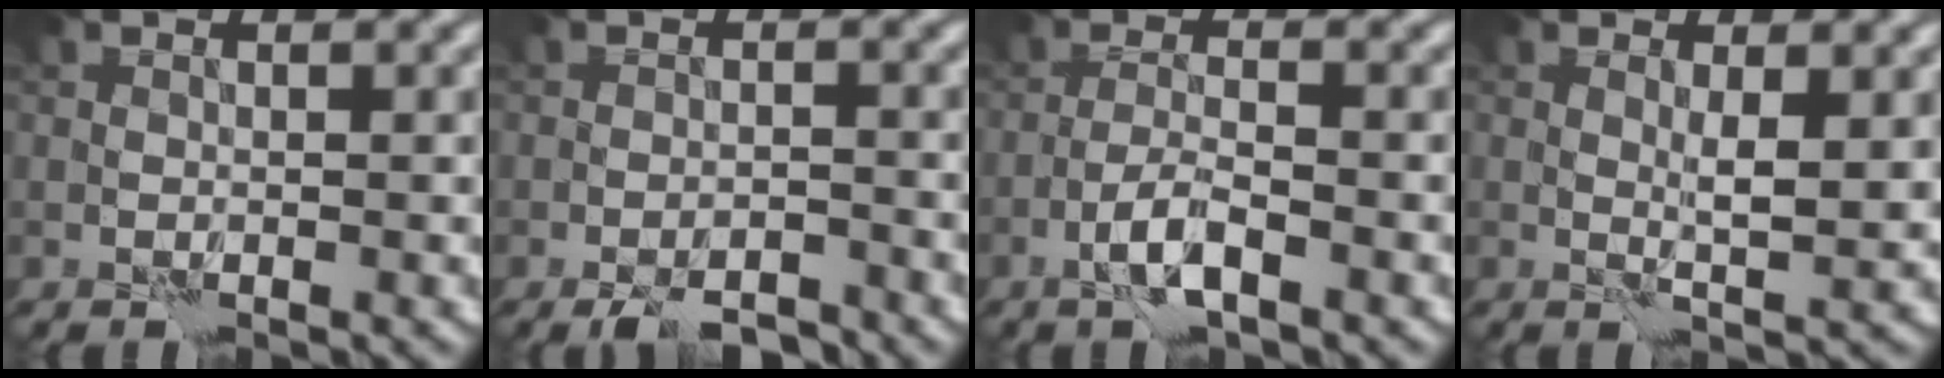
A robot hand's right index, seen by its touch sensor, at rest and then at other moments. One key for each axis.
{"total": 4.0, "fx": -3.4, "fy": 1.0, "fz": 1.9, "tx": -0.024, "ty": -0.005, "tz": -0.055}
{"total": 2.5, "fx": -1.4, "fy": 0.3, "fz": 2.1, "tx": -0.044, "ty": 0.005, "tz": -0.033}
{"total": 1.9, "fx": 0.8, "fy": 0.0, "fz": 1.7, "tx": -0.027, "ty": -0.007, "tz": 0.016}